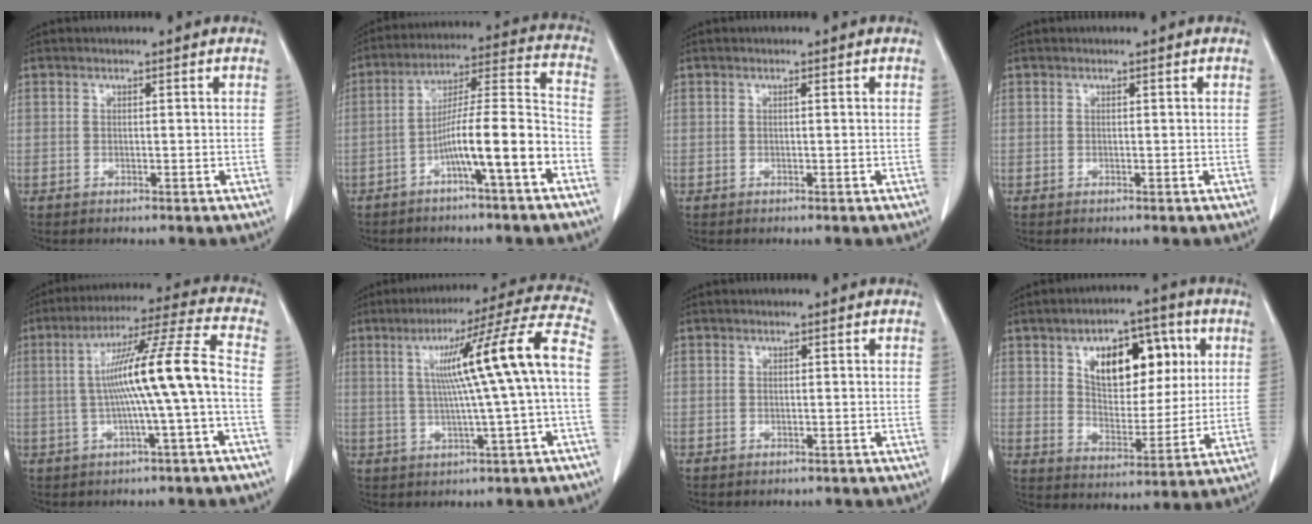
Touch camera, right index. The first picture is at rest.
{"total": 12.5, "force": [-5.6, 0.2, 11.2], "torque": [-0.186, 0.023, -0.092]}
{"total": 0.0}
{"total": 0.0}
{"total": 12.6, "force": [-1.1, -1.0, 12.5], "torque": [-0.212, 0.022, -0.019]}
{"total": 14.7, "force": [0.5, -1.3, 14.6], "torque": [-0.213, 0.023, 0.009]}
{"total": 1.2, "force": [-0.8, 0.9, 0.0], "torque": [-0.004, 0.004, -0.009]}
{"total": 13.1, "force": [4.6, 6.9, 10.1], "torque": [-0.152, 0.022, 0.078]}